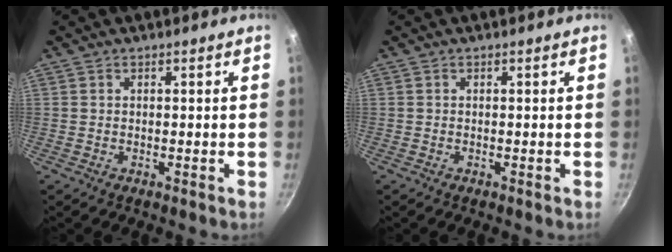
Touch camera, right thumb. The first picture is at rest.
{"total": 0.0}